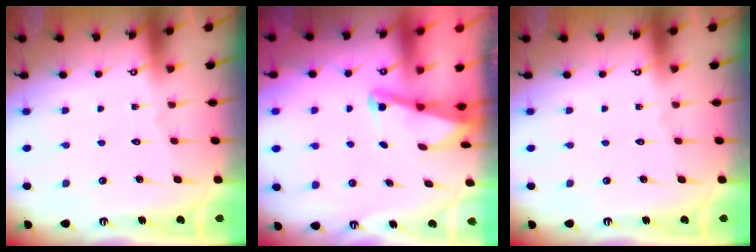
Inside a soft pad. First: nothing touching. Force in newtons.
{"total": 2.2, "press": 2.1, "slide": 0.3}
{"total": 0.0}